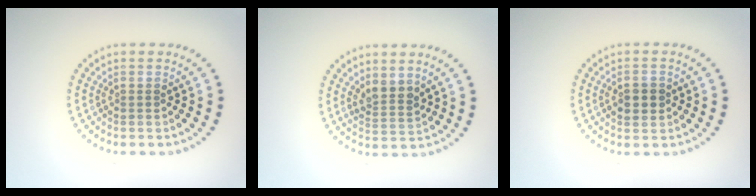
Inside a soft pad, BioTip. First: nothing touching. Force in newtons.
{"total": 2.2, "press": 1.8, "slide": 1.2}
{"total": 2.7, "press": 2.7, "slide": 0.2}